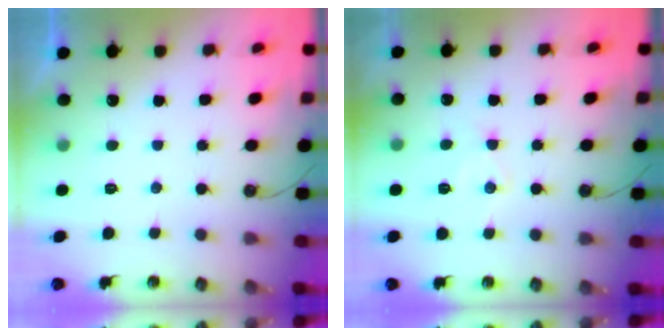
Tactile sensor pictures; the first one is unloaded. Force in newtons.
{"total": 7.3, "press": 7.3, "slide": 0.6}